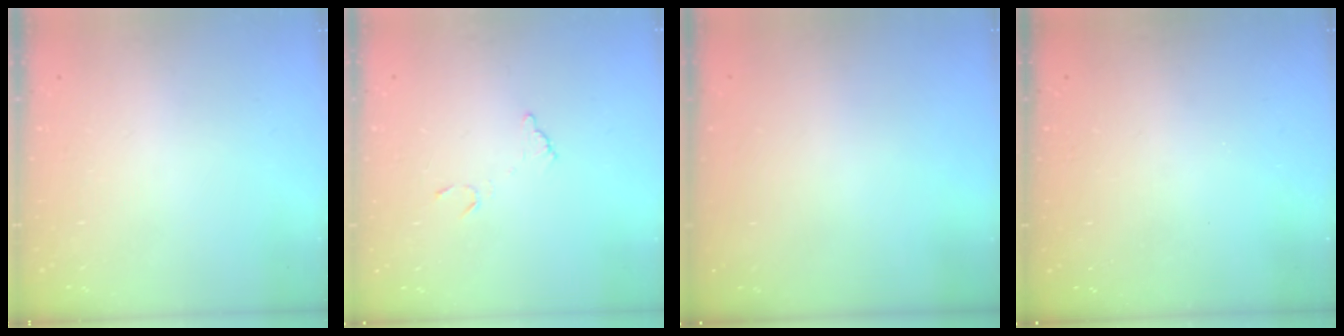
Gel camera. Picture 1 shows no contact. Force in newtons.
{"total": 5.4, "press": 5.4, "slide": 0.4}
{"total": 2.9, "press": 2.9, "slide": 0.1}
{"total": 2.9, "press": 2.8, "slide": 1.0}